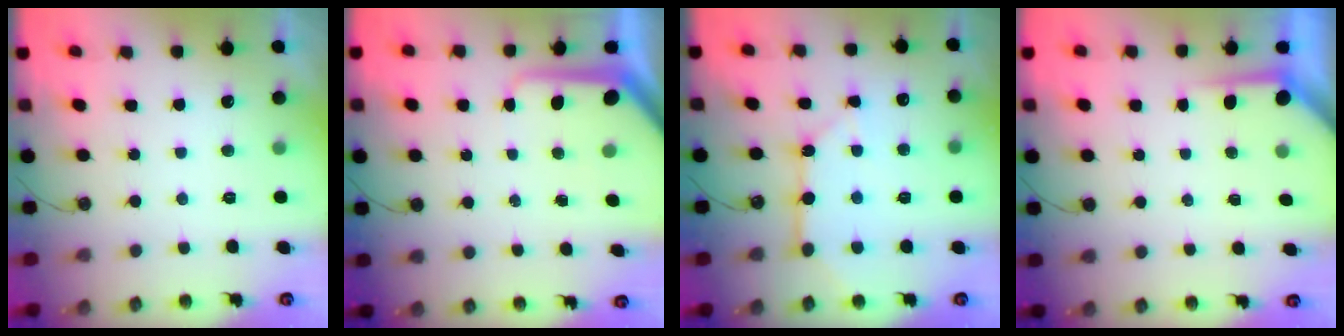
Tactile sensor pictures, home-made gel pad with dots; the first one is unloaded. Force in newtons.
{"total": 8.7, "press": 8.7, "slide": 0.8}
{"total": 9.3, "press": 9.3, "slide": 0.2}
{"total": 3.5, "press": 3.5, "slide": 0.3}